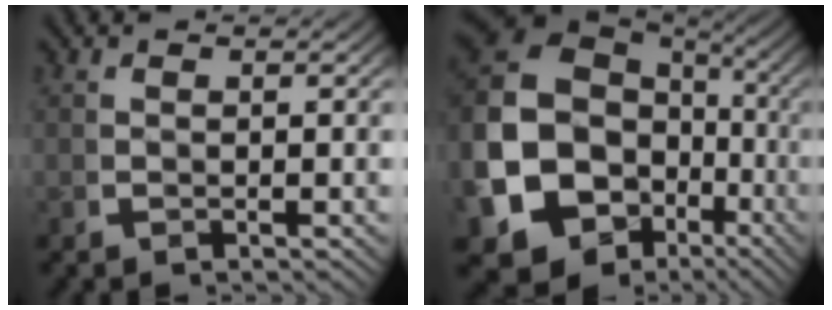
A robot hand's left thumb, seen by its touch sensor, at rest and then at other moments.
{"total": 16.1, "force": [-3.7, 12.3, 9.7], "torque": [-0.207, -0.064, -0.037]}